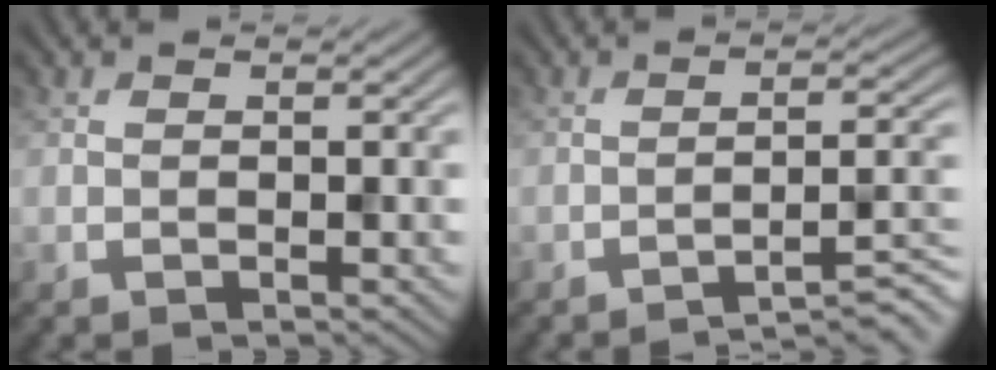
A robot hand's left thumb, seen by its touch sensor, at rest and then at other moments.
{"total": 4.6, "force": [-3.4, 0.4, 3.0], "torque": [-0.039, 0.015, -0.063]}